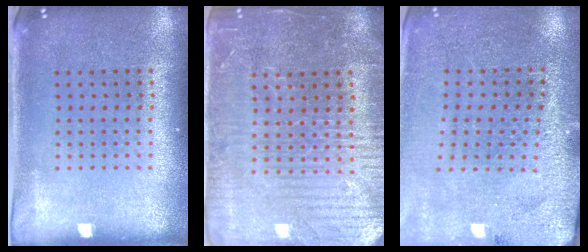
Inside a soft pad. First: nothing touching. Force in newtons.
{"total": 4.3, "press": 4.1, "slide": 1.5}
{"total": 2.8, "press": 2.8, "slide": 0.1}